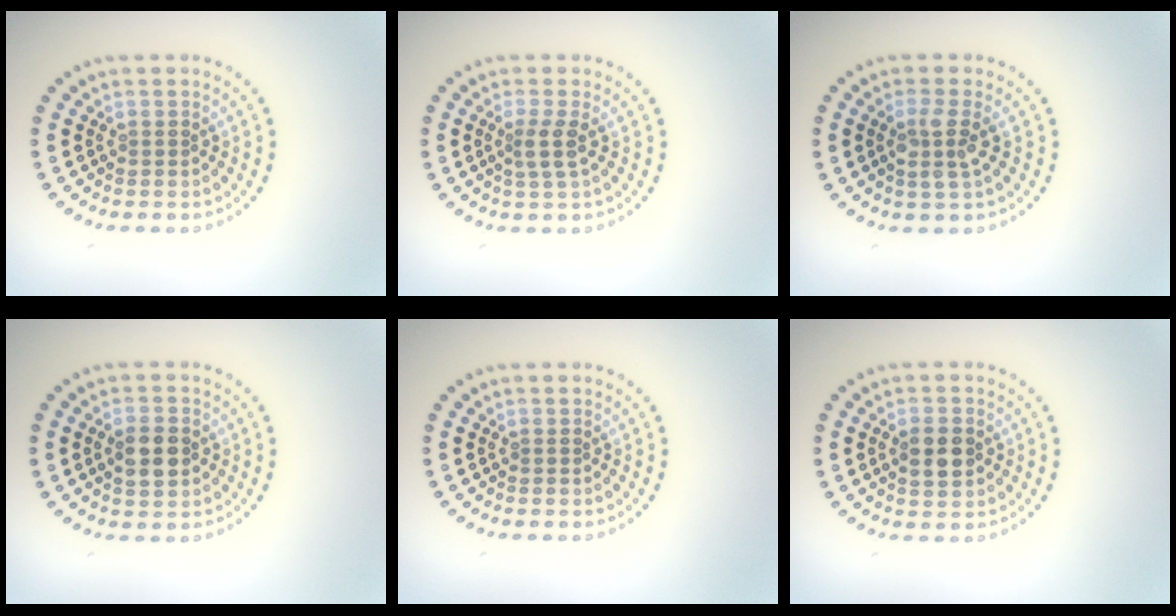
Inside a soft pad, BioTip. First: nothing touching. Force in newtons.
{"total": 1.9, "press": 1.5, "slide": 1.1}
{"total": 2.4, "press": 2.1, "slide": 1.2}
{"total": 3.4, "press": 3.4, "slide": 0.2}
{"total": 0.0}
{"total": 2.8, "press": 2.8, "slide": 0.2}